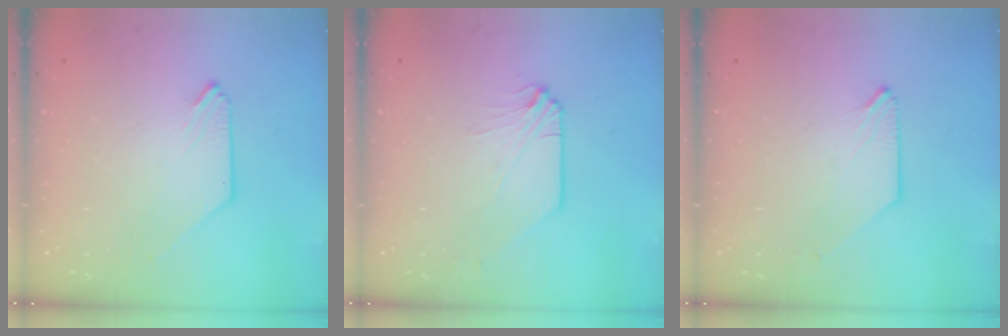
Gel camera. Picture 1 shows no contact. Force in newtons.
{"total": 0.0}
{"total": 0.7, "press": 0.7, "slide": 0.1}